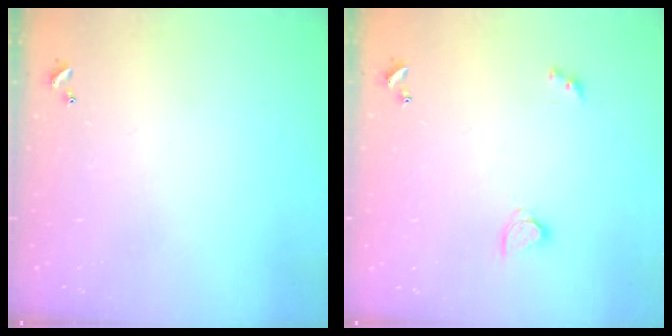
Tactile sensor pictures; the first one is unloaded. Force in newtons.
{"total": 2.9, "press": 2.9, "slide": 0.3}